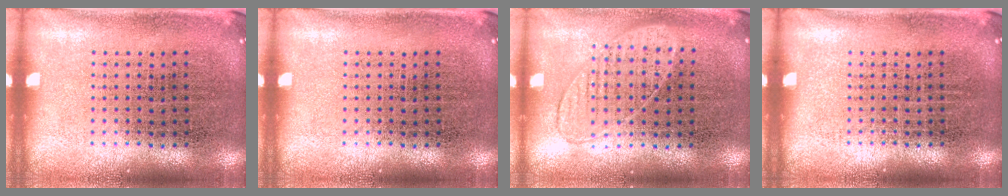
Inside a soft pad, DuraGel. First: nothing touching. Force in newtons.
{"total": 0.0}
{"total": 1.0, "press": 0.9, "slide": 0.4}
{"total": 0.0}